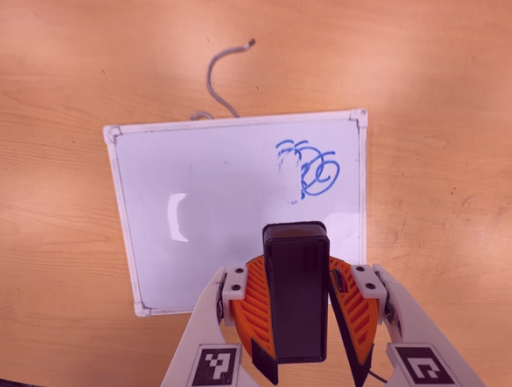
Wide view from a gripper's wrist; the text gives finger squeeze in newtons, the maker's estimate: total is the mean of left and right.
{"total": 8.9, "left": 9.0, "right": 8.7}